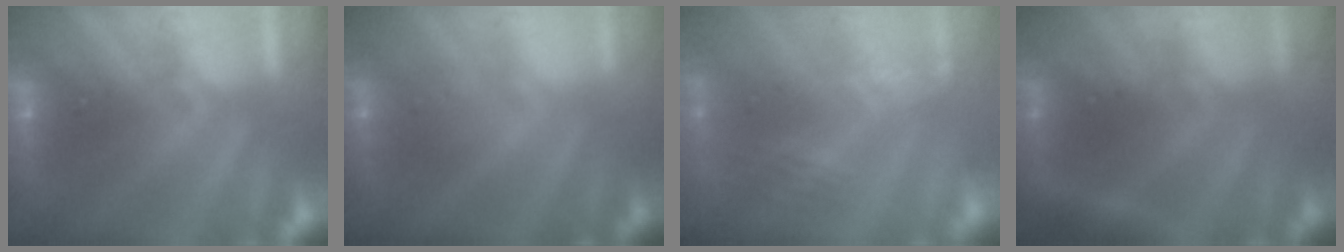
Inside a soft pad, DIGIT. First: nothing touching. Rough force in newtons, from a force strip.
{"total": 1.4}
{"total": 2.7}
{"total": 6.9}